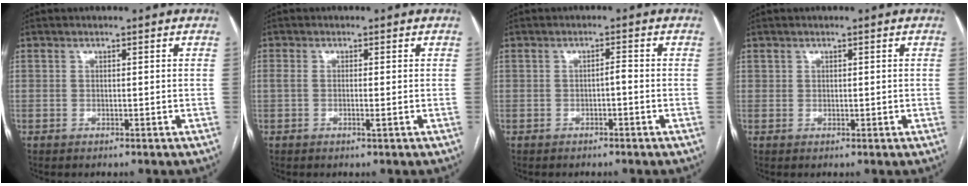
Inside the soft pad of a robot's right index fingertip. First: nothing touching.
{"total": 1.7, "force": [-0.4, 0.3, 1.6], "torque": [-0.034, 0.000, -0.006]}
{"total": 1.3, "force": [-0.5, 0.2, 1.1], "torque": [-0.016, 0.004, -0.009]}
{"total": 0.6, "force": [0.3, 0.6, 0.1], "torque": [0.006, 0.001, 0.002]}